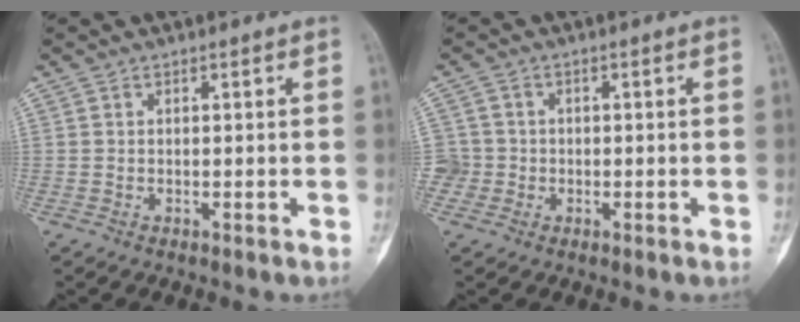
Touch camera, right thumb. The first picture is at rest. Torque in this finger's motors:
{"motor_torque": [-0.10, -0.16, 0.37, -0.19, 0.01]}